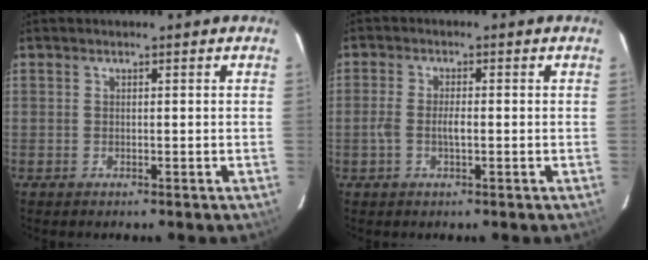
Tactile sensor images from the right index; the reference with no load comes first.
{"total": 3.4, "force": [-0.8, 1.1, 3.1], "torque": [-0.066, 0.001, -0.016]}